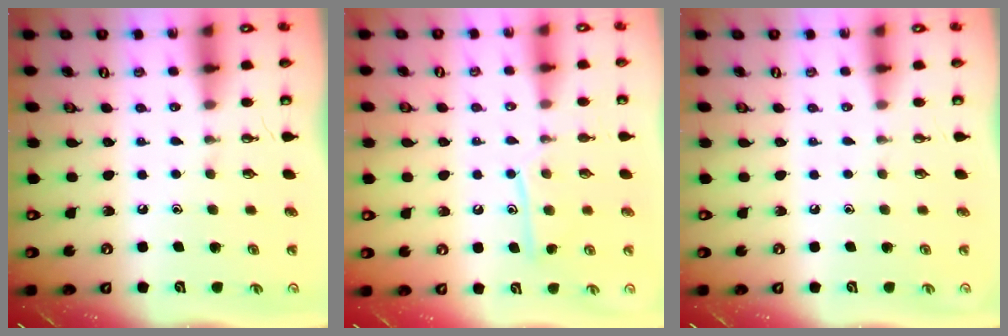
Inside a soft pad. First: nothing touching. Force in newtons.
{"total": 10.9, "press": 10.9, "slide": 0.8}
{"total": 0.0}